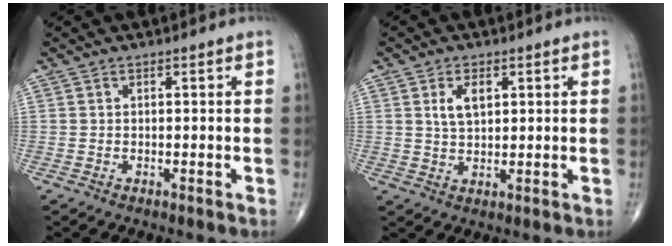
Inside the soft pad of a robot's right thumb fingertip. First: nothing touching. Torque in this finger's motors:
{"motor_torque": [-0.11, 0.12, 0.40, 0.06, 0.12]}